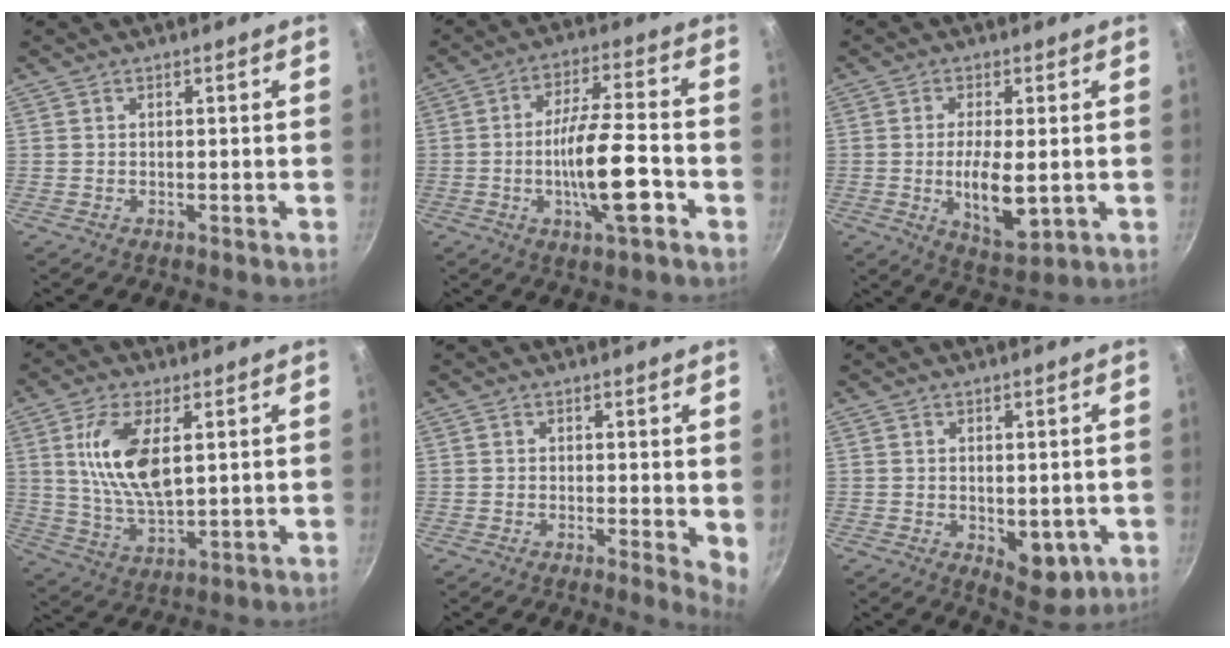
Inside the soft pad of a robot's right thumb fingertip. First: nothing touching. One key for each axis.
{"total": 12.9, "fx": -4.0, "fy": 3.1, "fz": 11.9, "tx": -0.198, "ty": 0.022, "tz": -0.071}
{"total": 9.3, "fx": -0.8, "fy": 3.5, "fz": 8.6, "tx": -0.155, "ty": -0.013, "tz": -0.005}
{"total": 12.5, "fx": 3.2, "fy": 5.6, "fz": 10.7, "tx": -0.205, "ty": -0.014, "tz": 0.067}
{"total": 4.0, "fx": 0.7, "fy": 1.5, "fz": 3.6, "tx": -0.039, "ty": -0.006, "tz": 0.006}
{"total": 6.7, "fx": -0.9, "fy": 3.9, "fz": 5.4, "tx": -0.054, "ty": -0.014, "tz": -0.002}